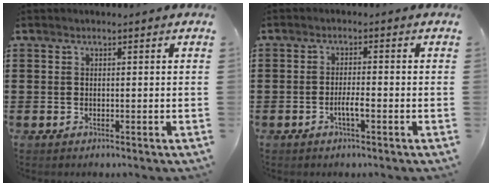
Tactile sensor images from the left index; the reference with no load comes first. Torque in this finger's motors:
{"motor_torque": [0.17, 0.12, 0.15, 0.04]}